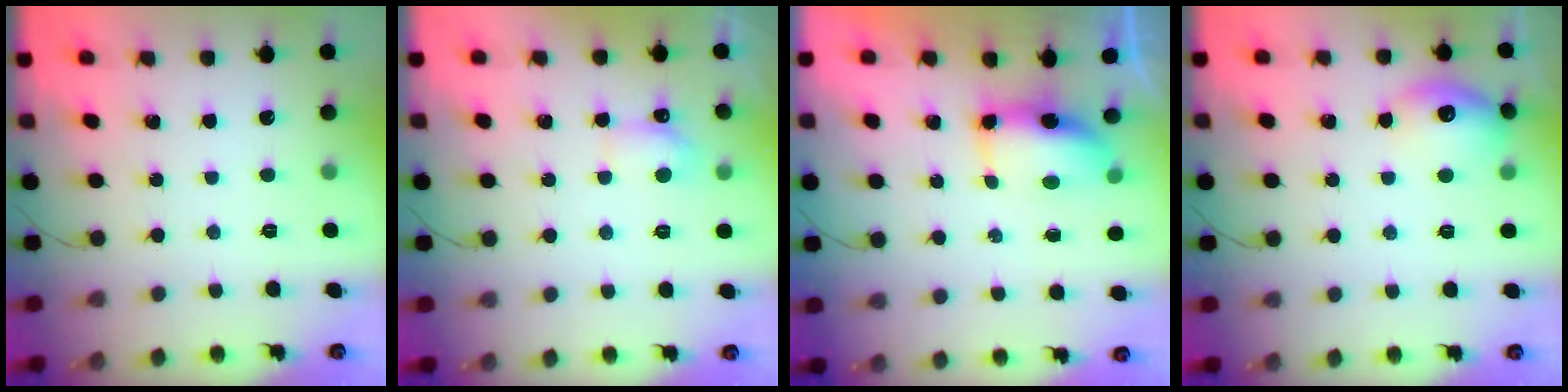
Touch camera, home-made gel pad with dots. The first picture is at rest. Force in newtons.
{"total": 5.0, "press": 4.9, "slide": 1.2}
{"total": 7.3, "press": 7.3, "slide": 0.8}
{"total": 12.5, "press": 12.5, "slide": 0.7}